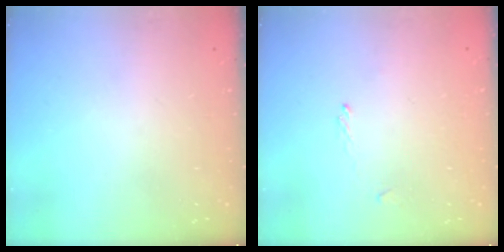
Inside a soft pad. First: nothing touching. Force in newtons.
{"total": 1.1, "press": 1.0, "slide": 0.5}